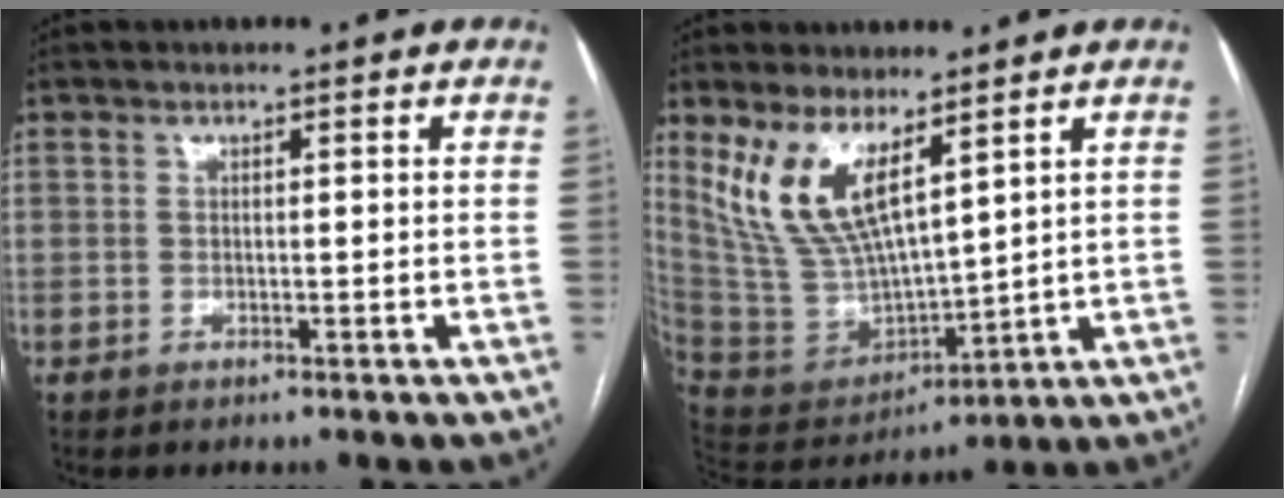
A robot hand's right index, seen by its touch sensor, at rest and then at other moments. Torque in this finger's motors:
{"motor_torque": [0.38, 0.24, 0.36, 0.21]}